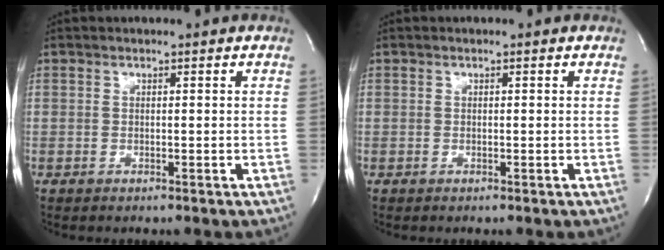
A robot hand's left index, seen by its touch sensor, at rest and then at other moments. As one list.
[{"total": 0.0}]